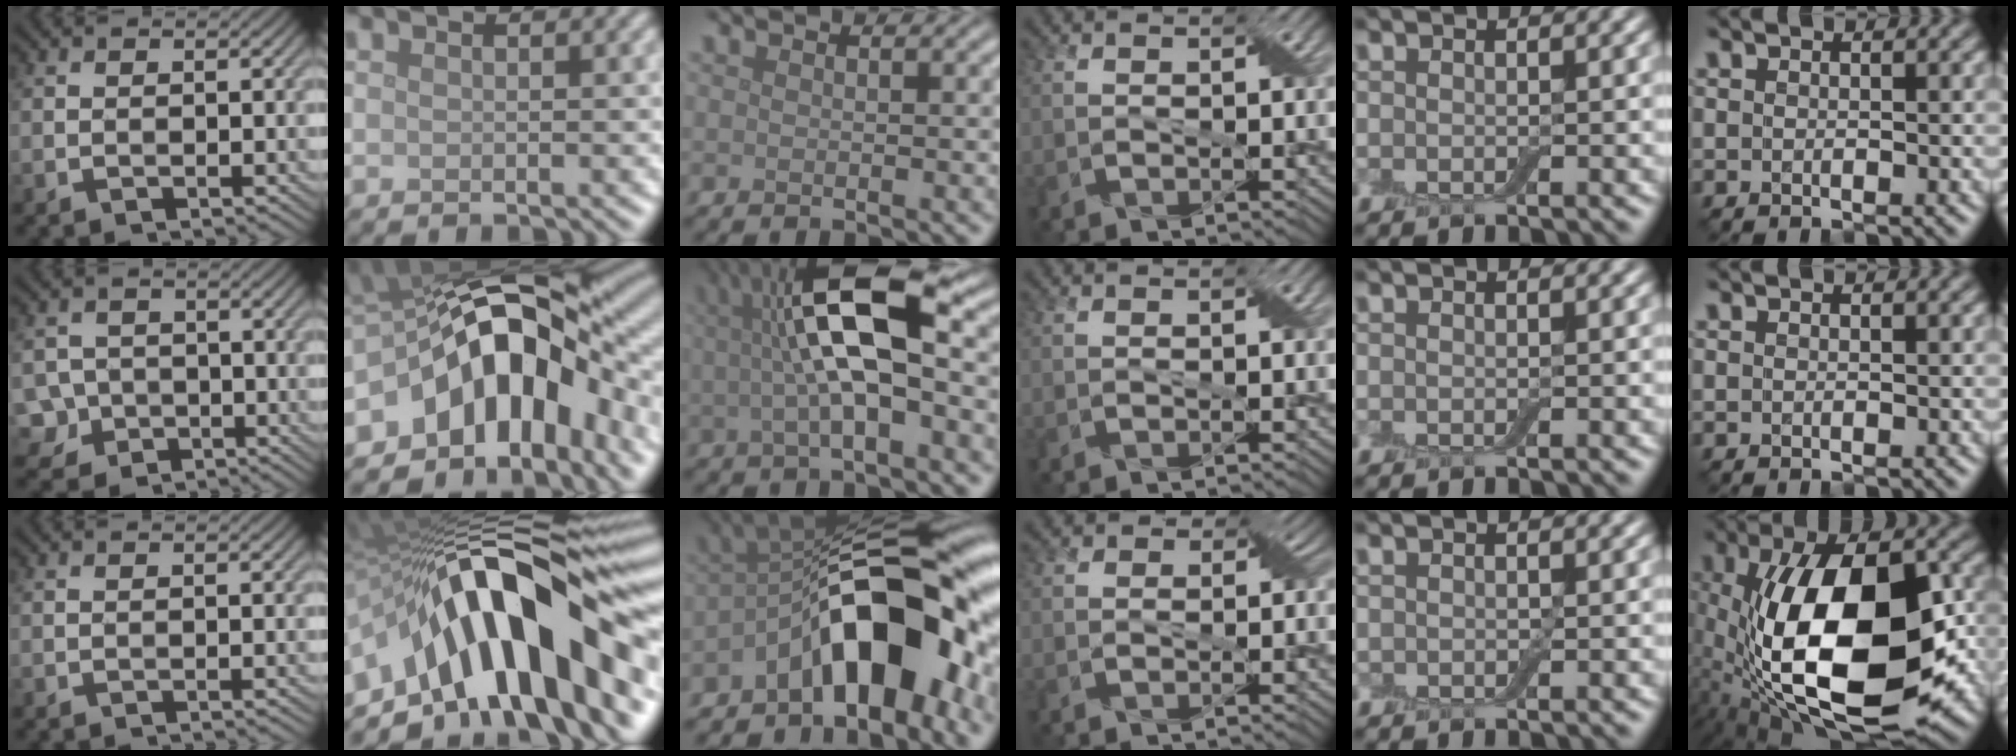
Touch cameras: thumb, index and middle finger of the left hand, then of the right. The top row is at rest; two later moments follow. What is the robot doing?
{"motion": "wrap", "object": "cling film"}